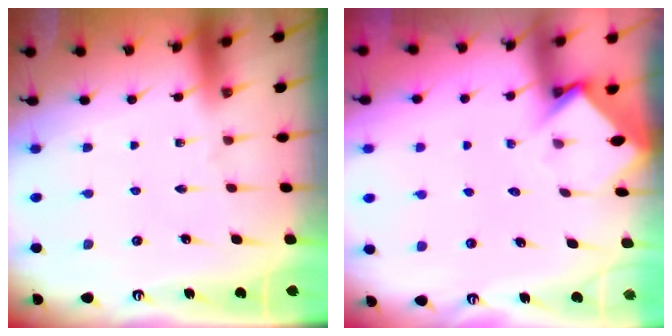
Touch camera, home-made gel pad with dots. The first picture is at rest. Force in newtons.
{"total": 3.6, "press": 3.6, "slide": 0.3}